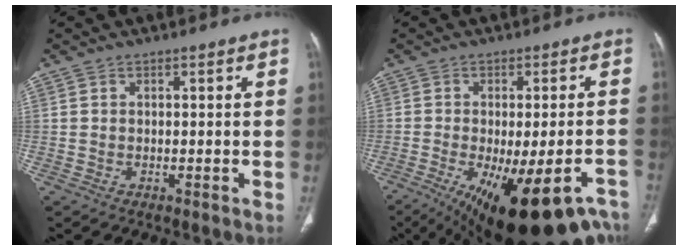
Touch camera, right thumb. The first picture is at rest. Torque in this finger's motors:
{"motor_torque": [2.24, 2.77, 0.38, -0.28, 0.22]}